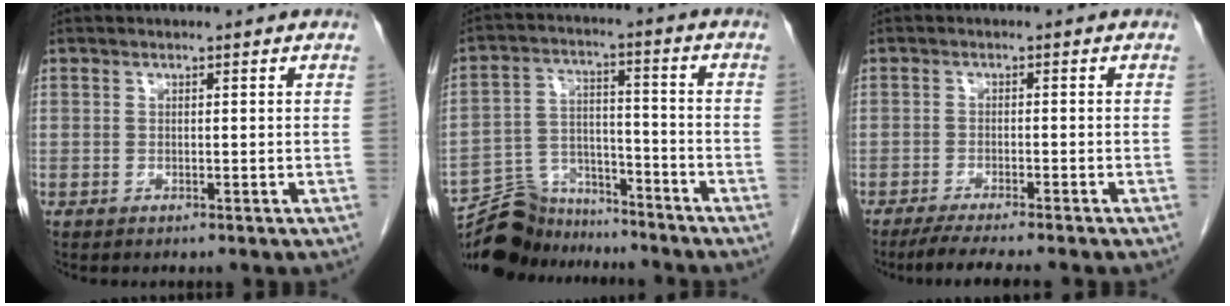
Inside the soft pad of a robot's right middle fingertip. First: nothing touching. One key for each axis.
{"total": 11.3, "fx": -10.8, "fy": 3.6, "fz": 0.4, "tx": -0.008, "ty": 0.036, "tz": -0.186}
{"total": 6.2, "fx": -5.2, "fy": -0.4, "fz": 3.3, "tx": -0.043, "ty": -0.016, "tz": -0.084}